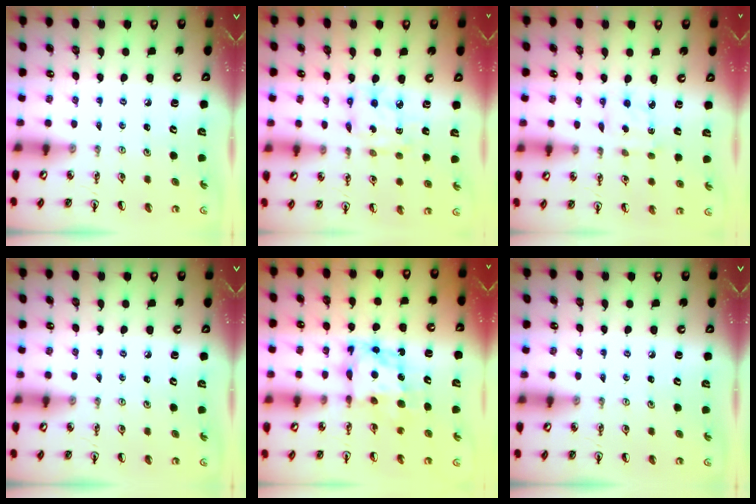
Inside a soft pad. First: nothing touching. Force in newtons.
{"total": 8.2, "press": 8.2, "slide": 0.7}
{"total": 1.9, "press": 1.9, "slide": 0.3}
{"total": 0.0}
{"total": 7.3, "press": 7.2, "slide": 0.6}
{"total": 0.0}